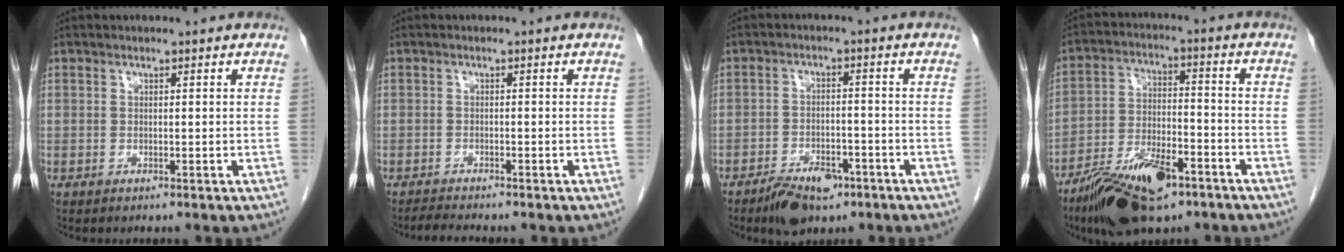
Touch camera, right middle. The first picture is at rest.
{"total": 1.9, "force": [-1.8, -0.4, 0.3], "torque": [-0.018, -0.013, -0.034]}
{"total": 6.4, "force": [-4.4, 2.9, 3.6], "torque": [-0.062, 0.001, -0.069]}
{"total": 13.1, "force": [-8.7, 4.1, 8.9], "torque": [-0.164, -0.011, -0.155]}